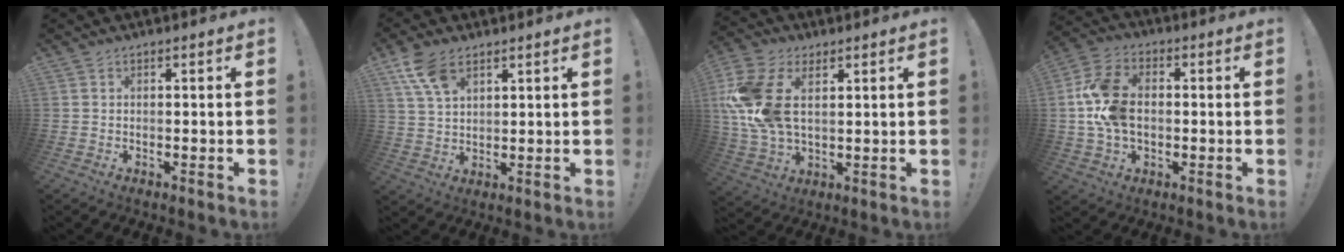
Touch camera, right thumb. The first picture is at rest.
{"total": 9.0, "force": [5.2, 4.9, 5.5], "torque": [-0.097, -0.014, 0.103]}
{"total": 17.8, "force": [4.5, 11.6, 12.7], "torque": [-0.262, -0.010, 0.084]}
{"total": 13.9, "force": [-0.2, 9.8, 9.9], "torque": [-0.187, 0.008, -0.003]}